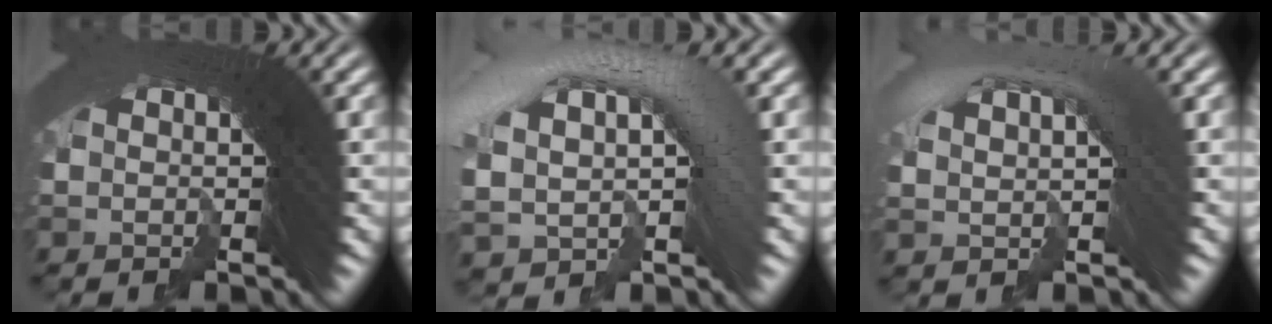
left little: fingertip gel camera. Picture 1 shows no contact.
{"total": 6.0, "force": [0.1, 3.6, 4.8], "torque": [-0.091, 0.013, -0.001]}
{"total": 3.3, "force": [0.6, 1.6, 2.8], "torque": [-0.043, 0.013, 0.009]}